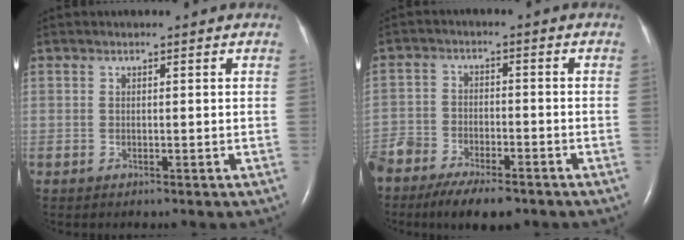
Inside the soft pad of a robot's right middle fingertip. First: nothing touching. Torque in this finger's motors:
{"motor_torque": [1.09, -1.05, 0.23, 0.10]}